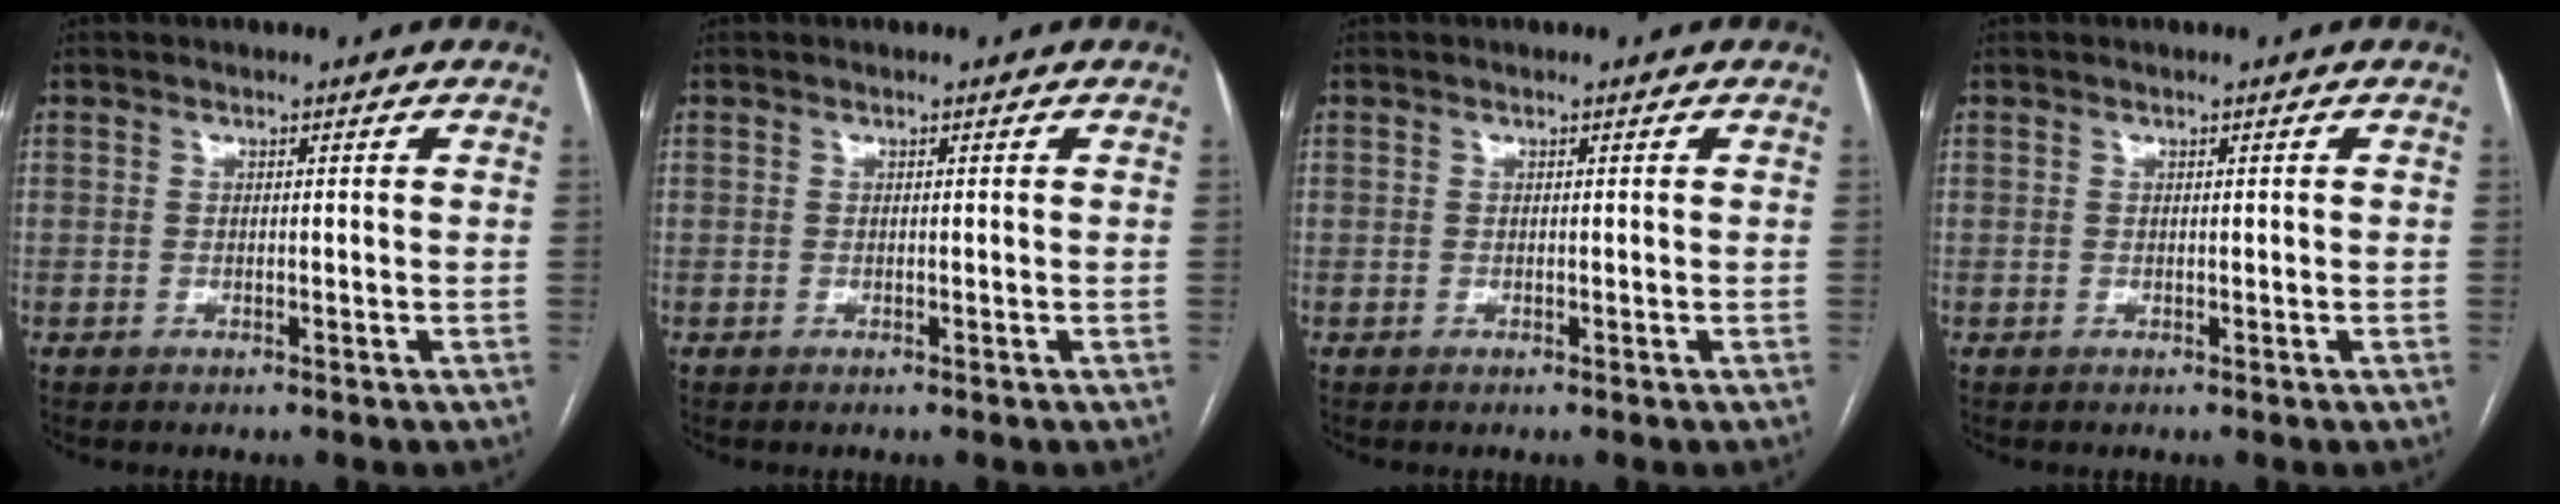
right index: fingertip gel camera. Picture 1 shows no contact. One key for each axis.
{"total": 0.0}
{"total": 0.0}
{"total": 0.0}